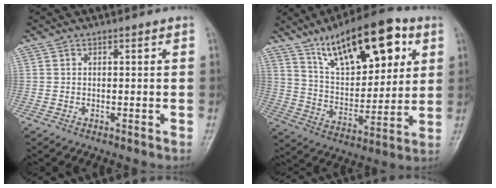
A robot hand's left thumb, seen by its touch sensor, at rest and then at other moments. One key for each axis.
{"total": 20.8, "fx": 10.7, "fy": 9.1, "fz": 15.3, "tx": -0.193, "ty": -0.035, "tz": 0.182}